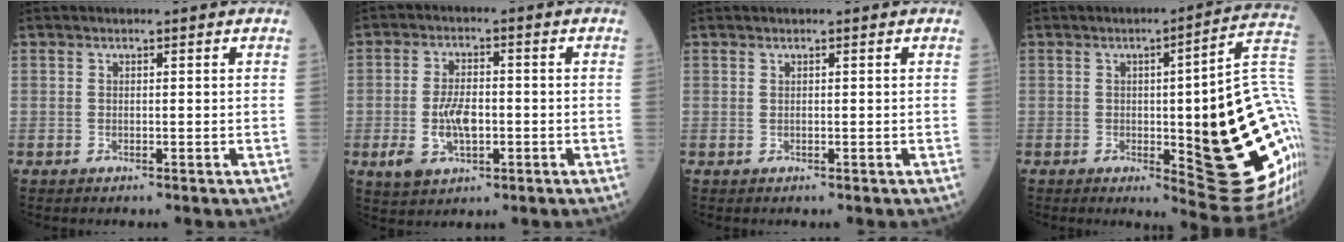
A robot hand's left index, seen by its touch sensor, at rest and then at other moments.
{"total": 6.7, "force": [-1.5, 3.4, 5.6], "torque": [-0.121, 0.004, -0.019]}
{"total": 0.0}
{"total": 23.7, "force": [-1.9, 3.7, 23.3], "torque": [-0.210, 0.009, -0.009]}